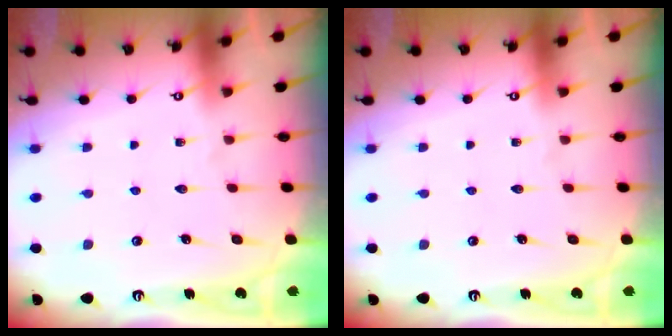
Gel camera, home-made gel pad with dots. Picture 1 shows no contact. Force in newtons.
{"total": 0.0}